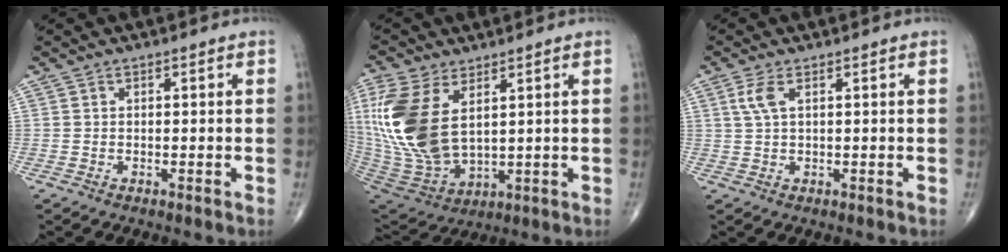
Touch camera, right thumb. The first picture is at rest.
{"total": 19.1, "force": [4.9, 10.7, 15.0], "torque": [-0.337, -0.026, 0.109]}
{"total": 3.0, "force": [1.1, 1.0, 2.6], "torque": [-0.071, 0.008, 0.028]}